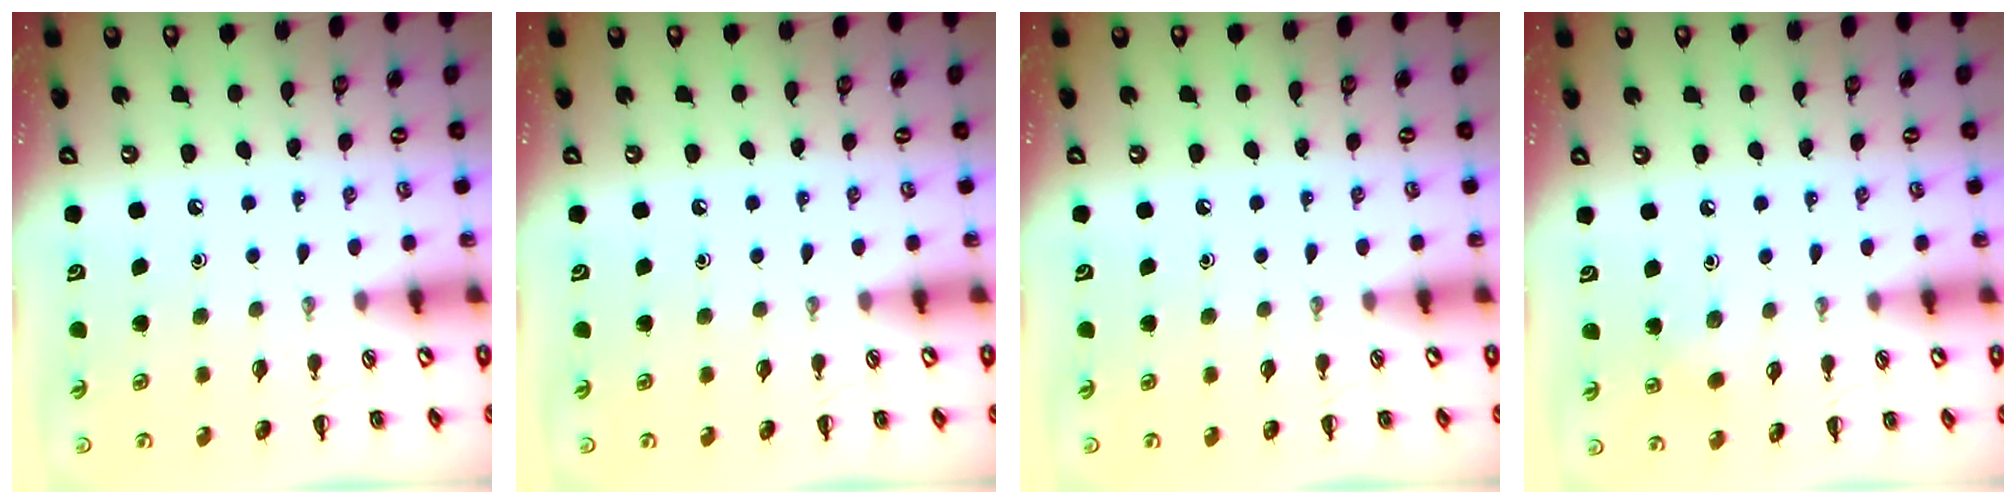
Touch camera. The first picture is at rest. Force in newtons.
{"total": 0.0}
{"total": 0.0}
{"total": 4.8, "press": 4.6, "slide": 1.2}